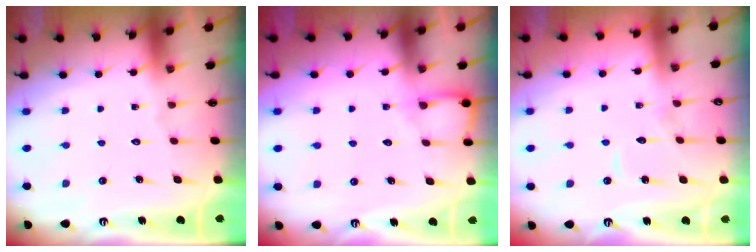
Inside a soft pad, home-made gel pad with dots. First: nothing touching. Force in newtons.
{"total": 4.8, "press": 4.8, "slide": 0.5}
{"total": 6.7, "press": 6.6, "slide": 0.5}